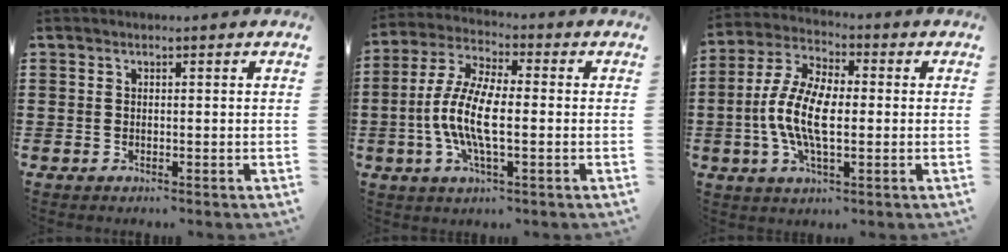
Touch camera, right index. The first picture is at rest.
{"total": 9.1, "force": [-1.9, 2.8, 8.4], "torque": [-0.191, -0.013, -0.042]}
{"total": 9.6, "force": [-1.6, 4.1, 8.5], "torque": [-0.196, -0.008, -0.036]}